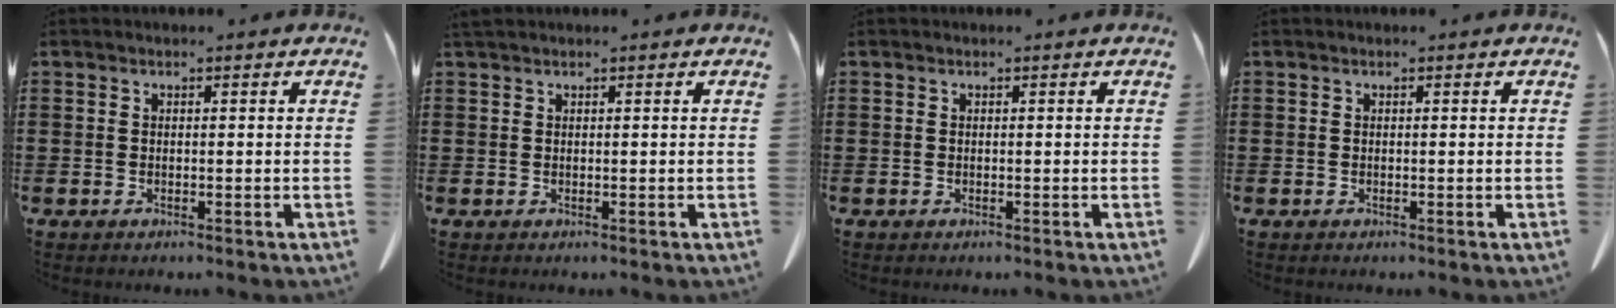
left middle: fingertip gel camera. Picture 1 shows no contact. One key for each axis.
{"total": 0.6, "fx": 0.6, "fy": 0.1, "fz": 0.3, "tx": -0.007, "ty": -0.001, "tz": 0.012}
{"total": 0.0}
{"total": 0.0}